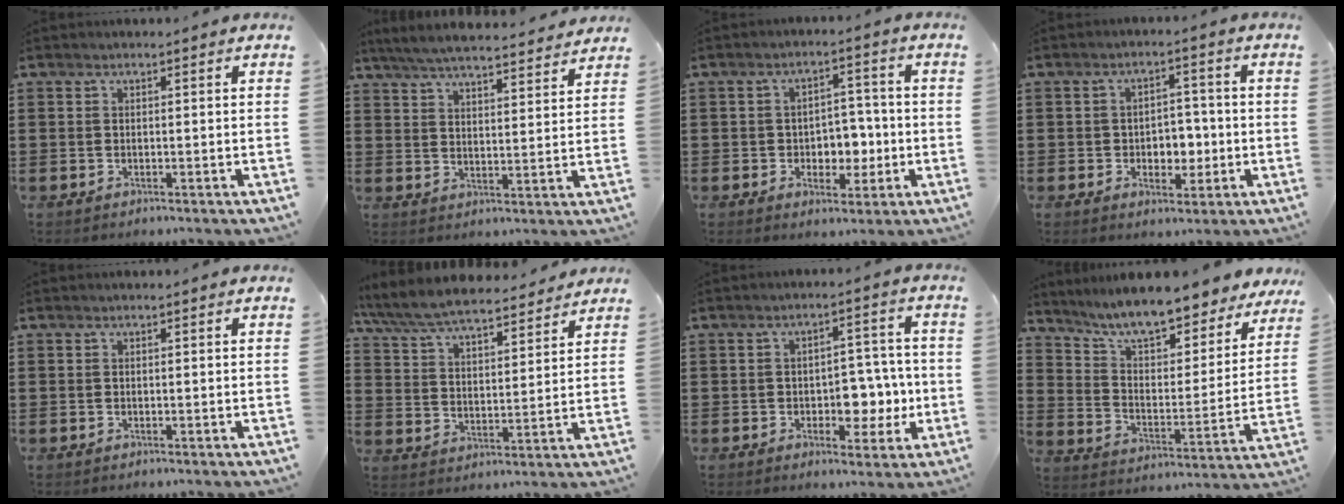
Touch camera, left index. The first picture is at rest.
{"total": 5.7, "force": [5.4, -0.1, 1.8], "torque": [-0.054, -0.030, 0.094]}
{"total": 5.0, "force": [-1.0, 4.0, 2.8], "torque": [-0.049, 0.004, -0.025]}
{"total": 4.4, "force": [-0.9, 3.4, 2.7], "torque": [-0.052, 0.006, -0.023]}
{"total": 0.0}
{"total": 7.3, "force": [6.9, 0.7, 2.3], "torque": [-0.073, -0.038, 0.121]}
{"total": 6.2, "force": [-1.2, 4.3, 4.4], "torque": [-0.061, 0.004, -0.028]}
{"total": 8.7, "force": [8.0, 0.5, 3.5], "torque": [-0.098, -0.051, 0.136]}